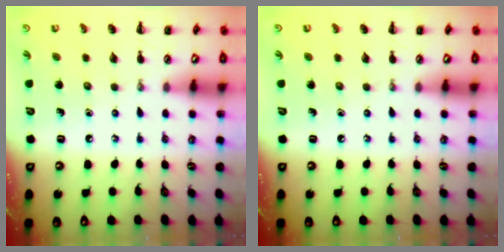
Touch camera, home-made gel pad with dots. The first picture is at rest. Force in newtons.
{"total": 0.0}